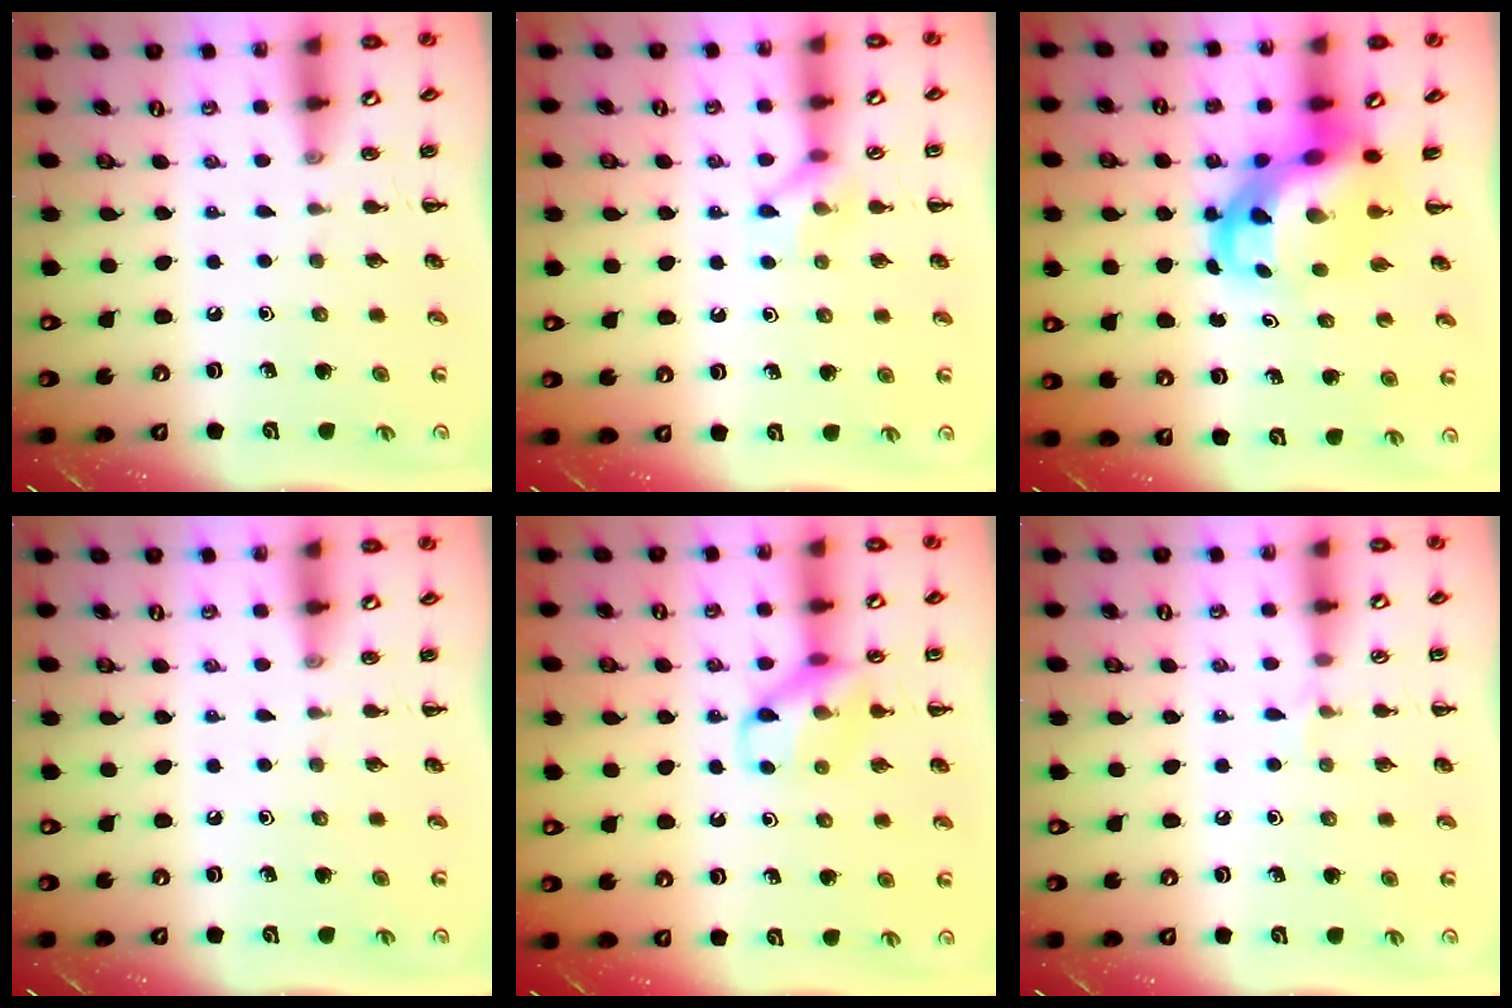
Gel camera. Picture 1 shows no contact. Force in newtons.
{"total": 7.4, "press": 7.4, "slide": 0.5}
{"total": 7.9, "press": 7.5, "slide": 2.3}
{"total": 0.0}
{"total": 12.7, "press": 12.6, "slide": 1.1}
{"total": 4.0, "press": 3.7, "slide": 1.3}